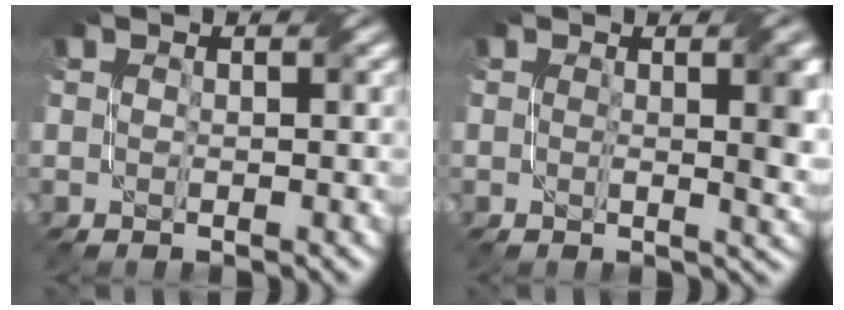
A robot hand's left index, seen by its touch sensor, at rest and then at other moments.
{"total": 3.9, "force": [0.8, 1.0, 3.7], "torque": [-0.044, 0.000, 0.013]}